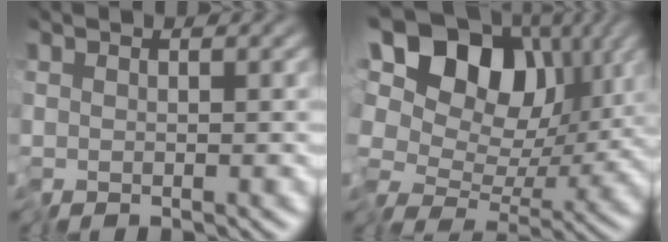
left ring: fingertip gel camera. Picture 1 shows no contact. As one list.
[{"total": 14.6, "force": [3.1, 10.3, 9.9], "torque": [-0.148, 0.038, 0.048]}]